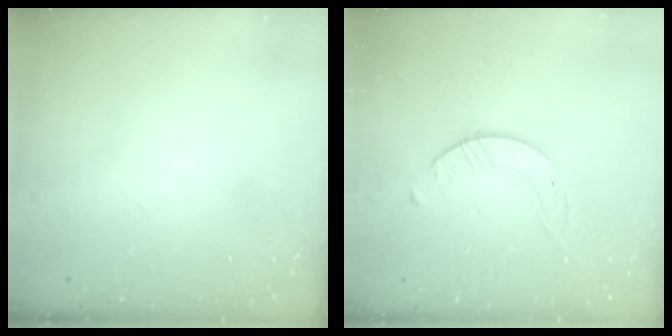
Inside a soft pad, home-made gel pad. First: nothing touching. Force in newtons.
{"total": 2.6, "press": 2.6, "slide": 0.3}